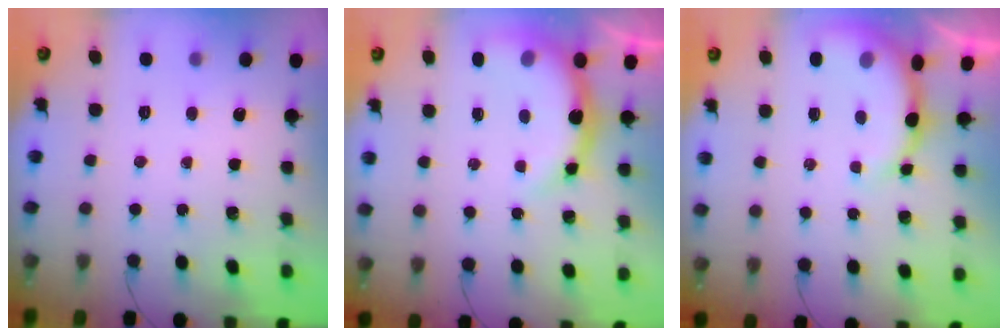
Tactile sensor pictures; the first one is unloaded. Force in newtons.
{"total": 8.1, "press": 8.0, "slide": 1.2}
{"total": 7.9, "press": 7.7, "slide": 1.4}